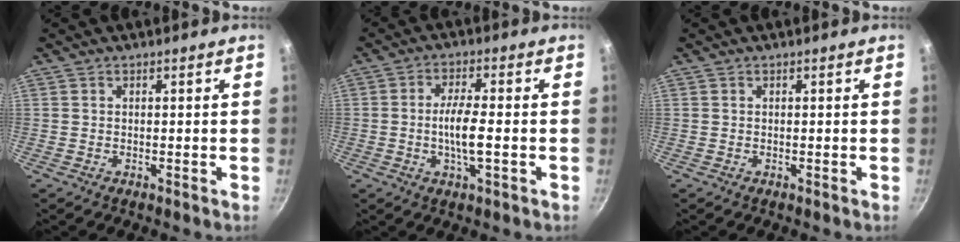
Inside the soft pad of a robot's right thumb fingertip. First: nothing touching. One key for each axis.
{"total": 6.6, "fx": -0.9, "fy": 2.0, "fz": 6.2, "tx": -0.123, "ty": 0.003, "tz": -0.020}
{"total": 0.0}